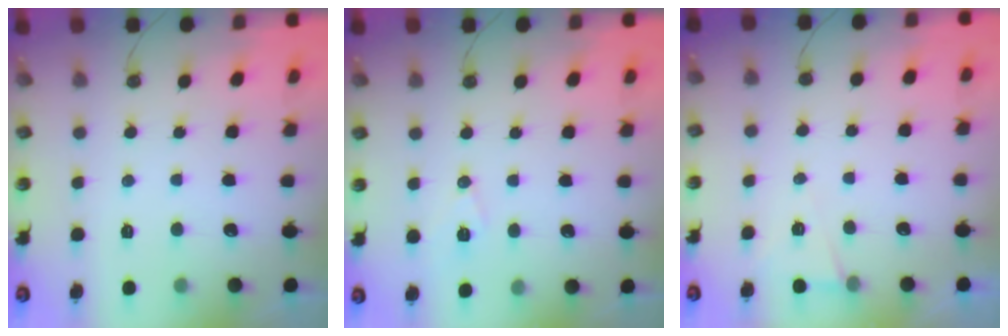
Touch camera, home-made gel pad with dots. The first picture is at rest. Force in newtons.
{"total": 6.9, "press": 5.8, "slide": 3.7}
{"total": 5.5, "press": 3.0, "slide": 4.6}